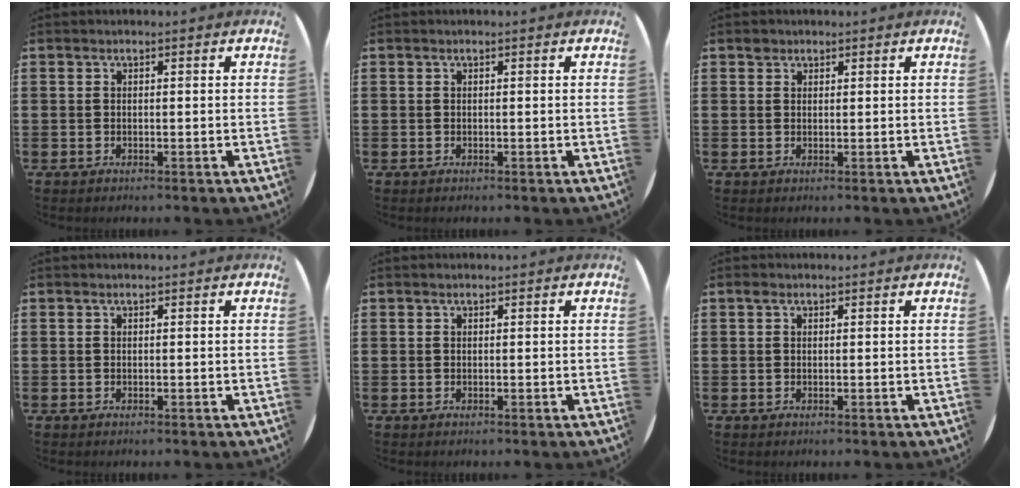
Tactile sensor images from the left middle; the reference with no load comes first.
{"total": 0.0}
{"total": 1.1, "force": [0.9, 0.6, 0.0], "torque": [0.007, -0.001, 0.017]}
{"total": 0.0}
{"total": 0.0}
{"total": 0.5, "force": [0.3, 0.4, 0.1], "torque": [0.006, 0.000, 0.003]}